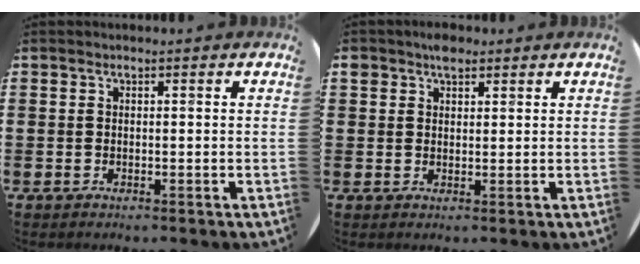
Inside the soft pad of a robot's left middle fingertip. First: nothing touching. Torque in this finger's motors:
{"motor_torque": [0.60, -0.54, 0.09, 0.07]}